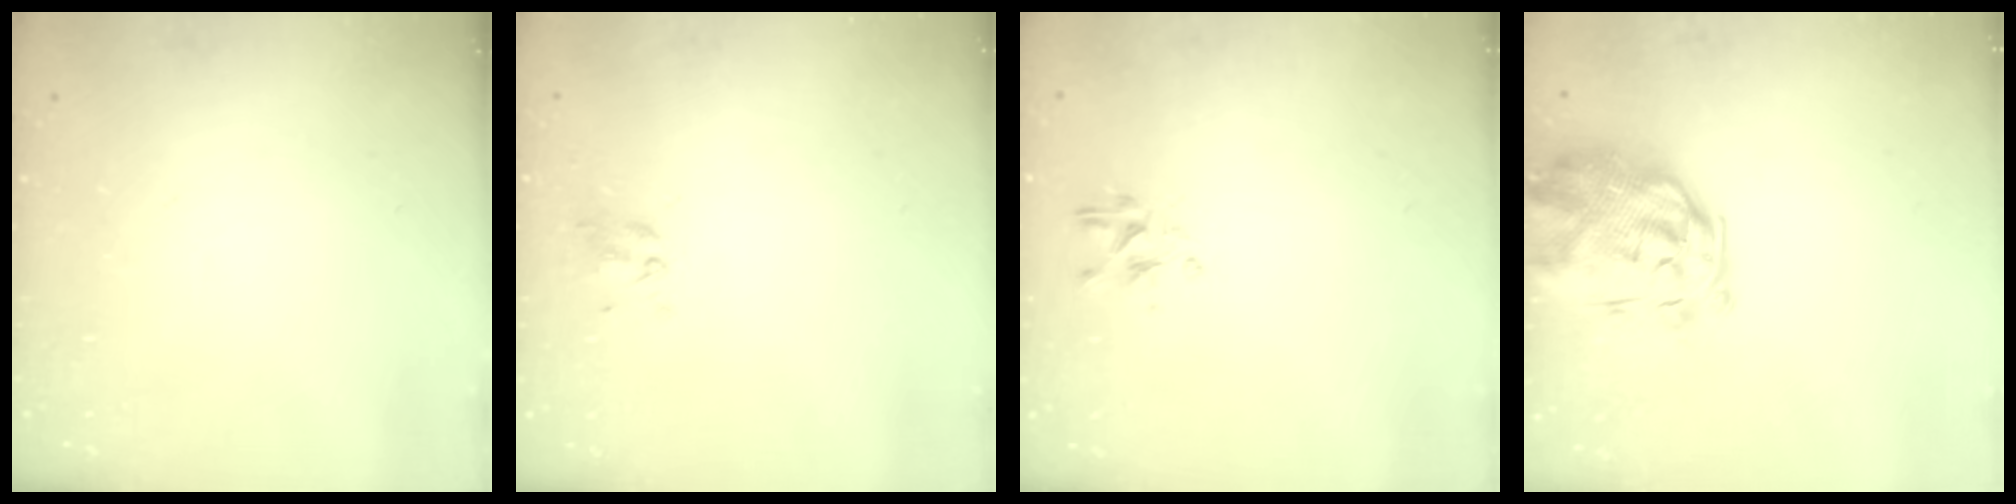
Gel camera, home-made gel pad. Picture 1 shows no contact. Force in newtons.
{"total": 3.3, "press": 3.2, "slide": 0.9}
{"total": 2.3, "press": 2.1, "slide": 1.0}
{"total": 3.5, "press": 3.2, "slide": 1.5}